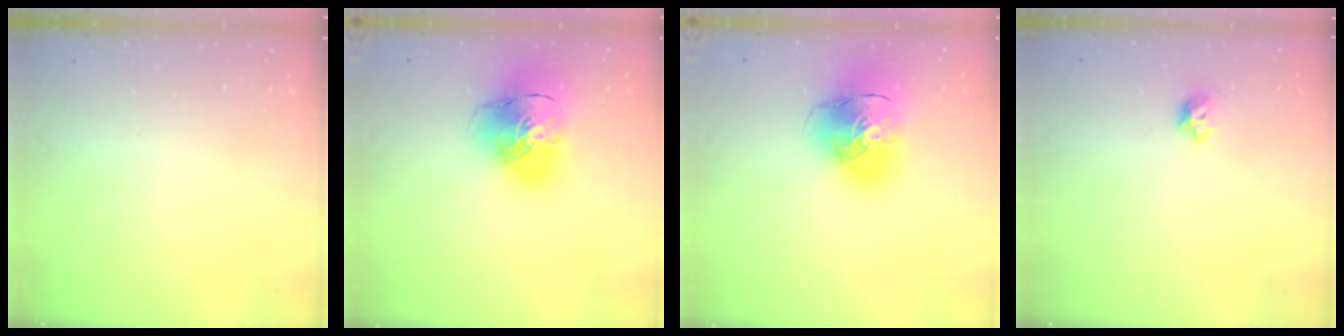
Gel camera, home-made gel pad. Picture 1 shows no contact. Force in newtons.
{"total": 15.9, "press": 15.6, "slide": 2.7}
{"total": 15.9, "press": 15.6, "slide": 2.7}
{"total": 5.2, "press": 5.1, "slide": 1.0}